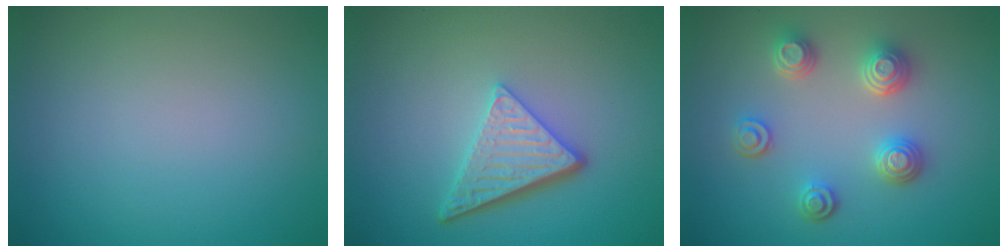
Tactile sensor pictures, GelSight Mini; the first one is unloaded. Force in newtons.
{"total": 4.7, "press": 3.5, "slide": 3.1}
{"total": 3.8, "press": 3.2, "slide": 1.9}